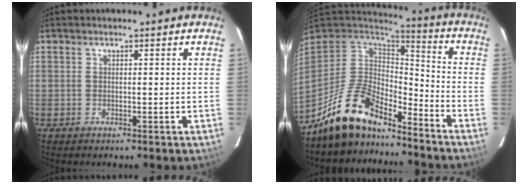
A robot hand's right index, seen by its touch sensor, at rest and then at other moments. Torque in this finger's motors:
{"motor_torque": [1.04, -1.09, 0.69, 0.16]}